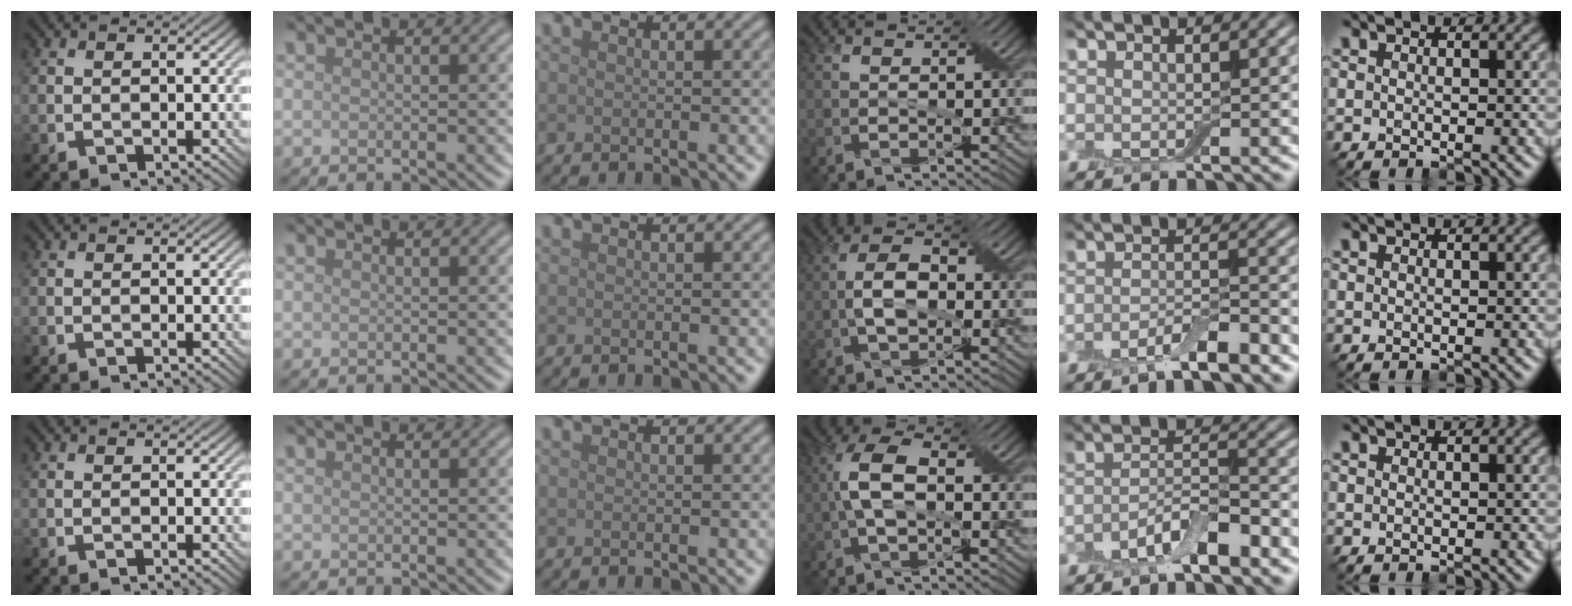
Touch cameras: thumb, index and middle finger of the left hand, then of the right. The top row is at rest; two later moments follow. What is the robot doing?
{"motion": "fold", "object": "bandage"}